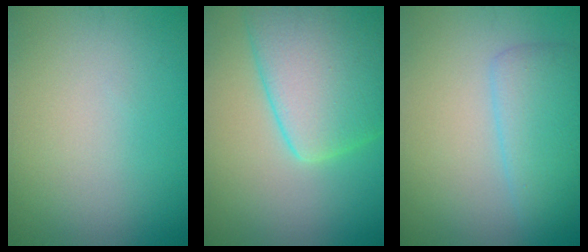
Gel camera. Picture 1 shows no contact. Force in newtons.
{"total": 10.0, "press": 10.0, "slide": 0.4}
{"total": 4.0, "press": 4.0, "slide": 0.1}